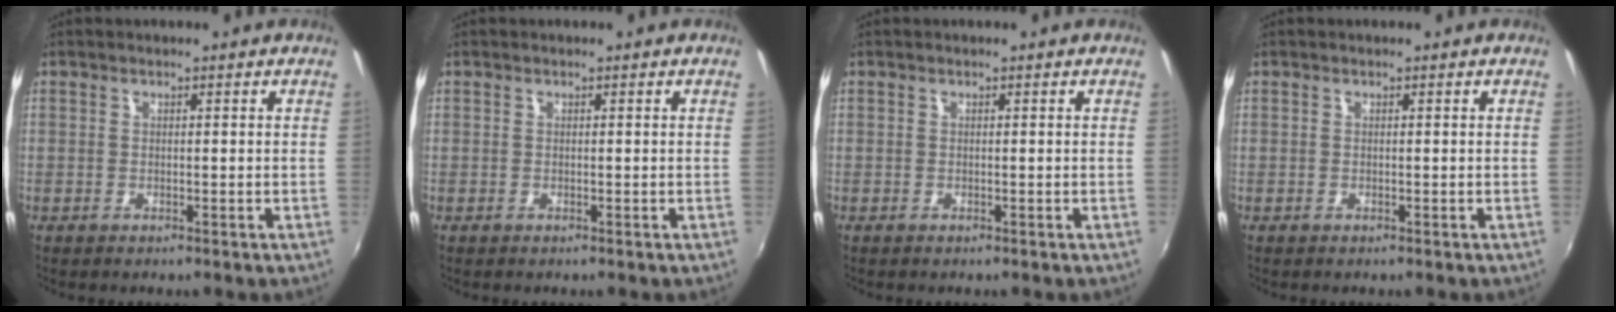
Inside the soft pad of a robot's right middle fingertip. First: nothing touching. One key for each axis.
{"total": 0.0}
{"total": 0.0}
{"total": 0.0}